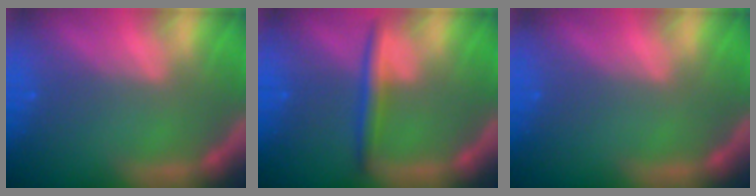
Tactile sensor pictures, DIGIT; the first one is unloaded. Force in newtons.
{"total": 3.0}
{"total": 0.0}